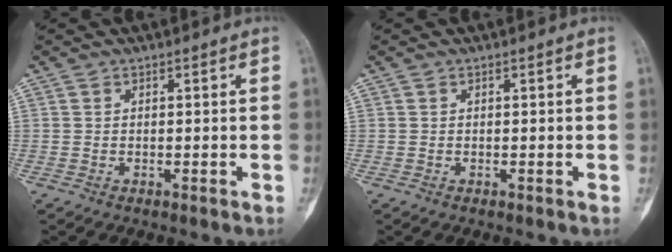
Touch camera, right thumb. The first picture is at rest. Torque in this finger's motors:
{"motor_torque": [0.00, 0.00, -0.07, -0.04, -0.02]}